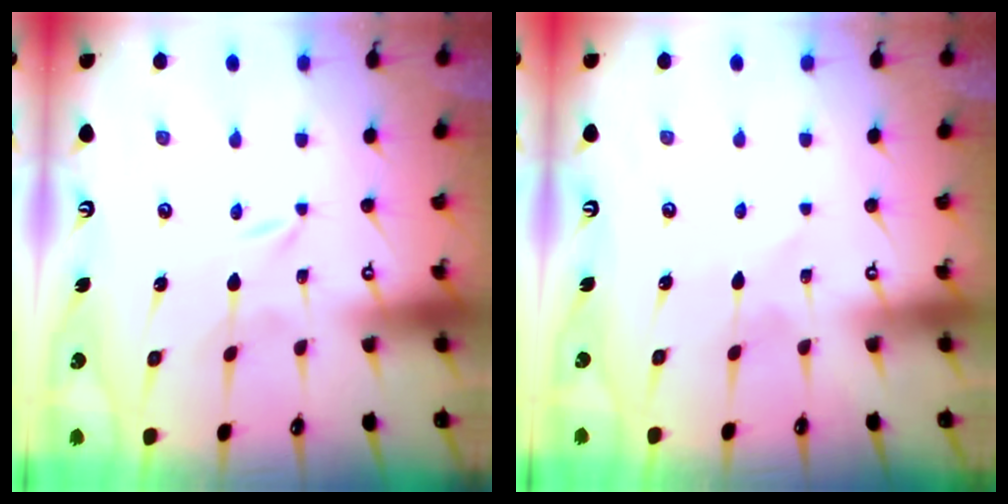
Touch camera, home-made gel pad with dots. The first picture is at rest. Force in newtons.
{"total": 2.9, "press": 2.8, "slide": 0.4}